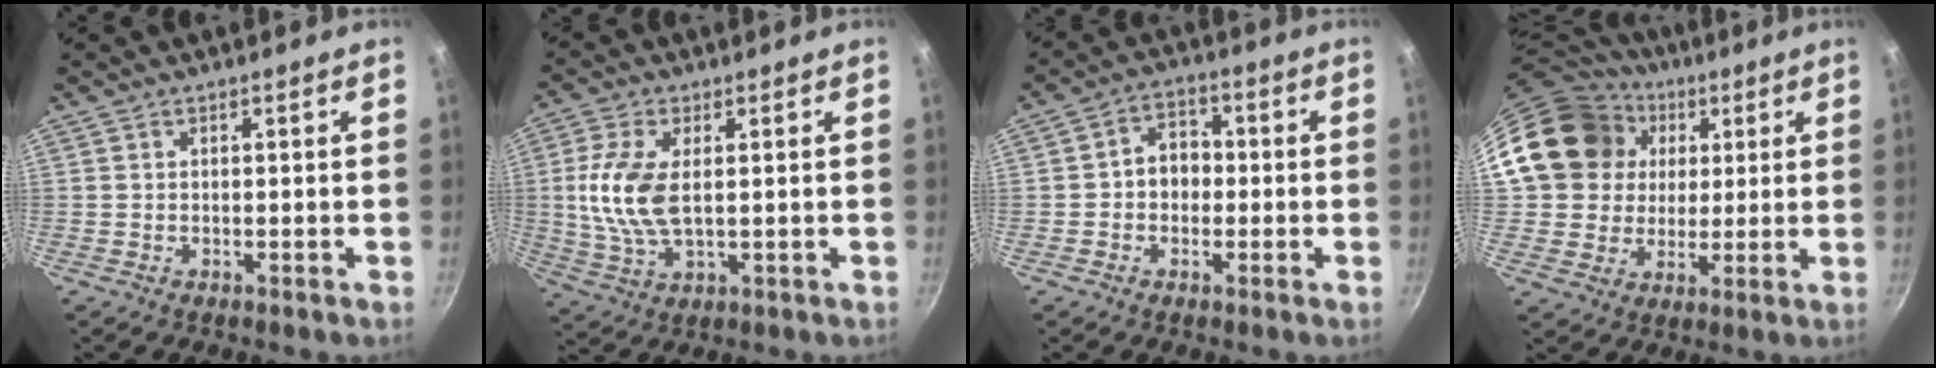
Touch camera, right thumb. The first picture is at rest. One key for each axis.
{"total": 10.3, "fx": 1.0, "fy": 5.1, "fz": 8.9, "tx": -0.181, "ty": -0.004, "tz": 0.023}
{"total": 5.8, "fx": -0.6, "fy": 4.7, "fz": 3.4, "tx": -0.017, "ty": 0.017, "tz": -0.016}
{"total": 19.4, "fx": 5.0, "fy": 16.9, "fz": 8.2, "tx": -0.139, "ty": 0.026, "tz": 0.094}